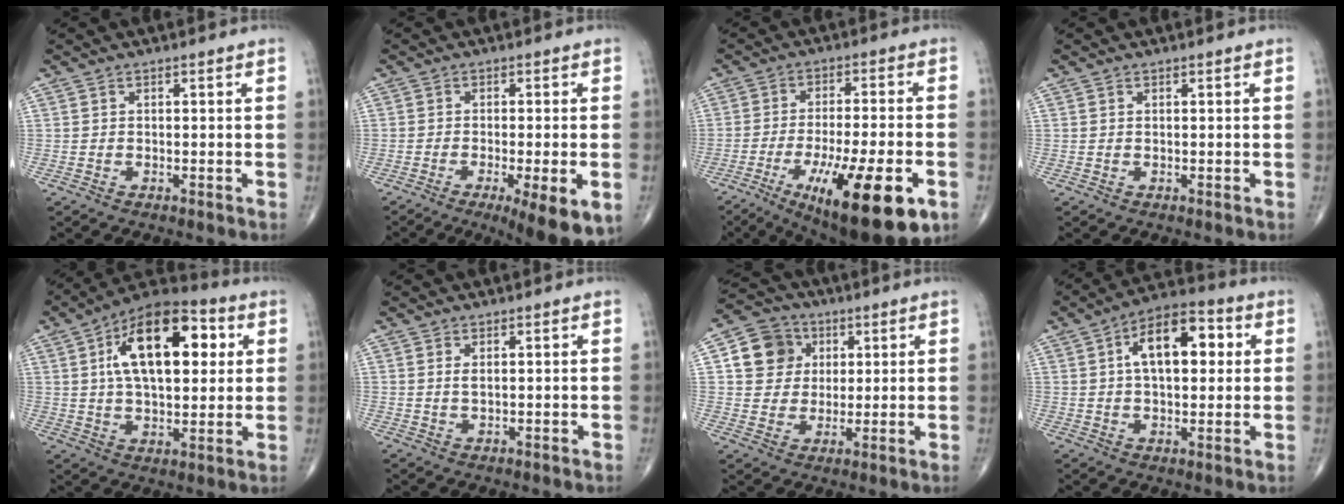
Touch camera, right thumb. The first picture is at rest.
{"total": 11.1, "force": [-4.9, 2.4, 9.7], "torque": [-0.120, -0.011, -0.067]}
{"total": 20.6, "force": [-8.7, 5.5, 17.9], "torque": [-0.251, 0.001, -0.123]}
{"total": 0.0}
{"total": 20.3, "force": [5.3, 10.3, 16.7], "torque": [-0.240, 0.012, 0.078]}
{"total": 1.4, "force": [0.5, 0.5, 1.2], "torque": [-0.026, -0.003, 0.013]}
{"total": 9.9, "force": [2.9, 8.8, 3.5], "torque": [-0.032, -0.004, 0.047]}
{"total": 13.6, "force": [3.1, 7.1, 11.2], "torque": [-0.156, 0.018, 0.042]}